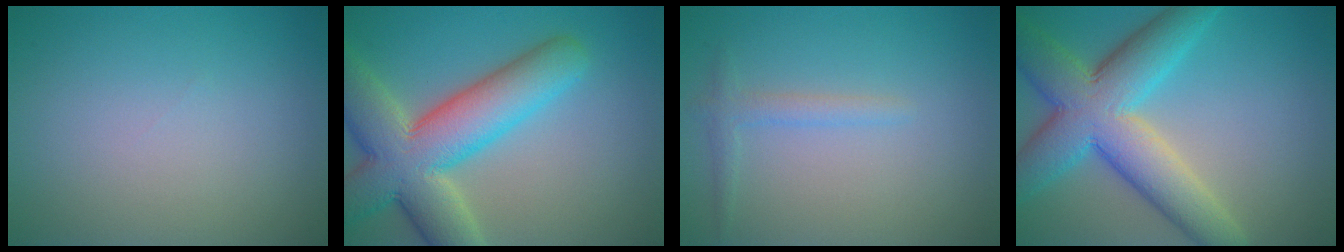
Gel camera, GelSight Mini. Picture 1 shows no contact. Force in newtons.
{"total": 10.7, "press": 10.7, "slide": 0.8}
{"total": 1.5, "press": 1.5, "slide": 0.2}
{"total": 9.8, "press": 9.7, "slide": 0.6}